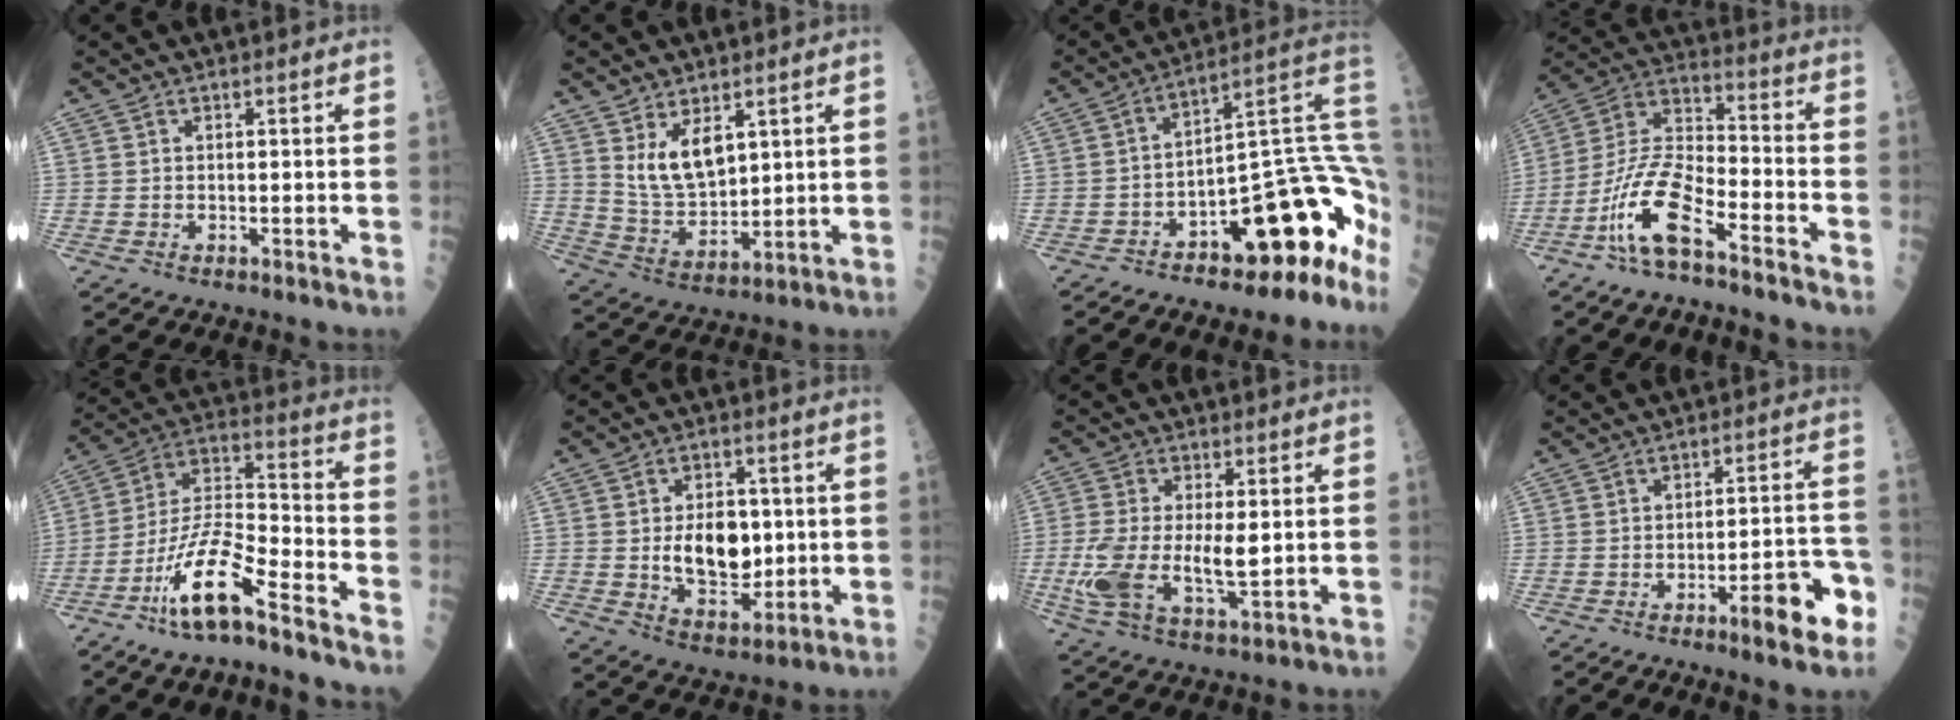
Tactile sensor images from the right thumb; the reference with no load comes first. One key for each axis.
{"total": 8.4, "fx": 3.9, "fy": 4.4, "fz": 6.1, "tx": -0.092, "ty": -0.034, "tz": 0.087}
{"total": 17.3, "fx": -7.8, "fy": 6.9, "fz": 13.8, "tx": -0.122, "ty": 0.103, "tz": -0.108}
{"total": 13.9, "fx": -7.8, "fy": 4.4, "fz": 10.6, "tx": -0.221, "ty": 0.066, "tz": -0.152}
{"total": 15.1, "fx": -9.6, "fy": 3.0, "fz": 11.3, "tx": -0.226, "ty": 0.071, "tz": -0.180}
{"total": 11.4, "fx": 0.3, "fy": 7.3, "fz": 8.7, "tx": -0.095, "ty": -0.009, "tz": 0.015}
{"total": 12.6, "fx": -0.6, "fy": 5.4, "fz": 11.4, "tx": -0.237, "ty": -0.014, "tz": -0.007}
{"total": 10.2, "fx": -4.6, "fy": 2.7, "fz": 8.7, "tx": -0.109, "ty": 0.034, "tz": -0.062}